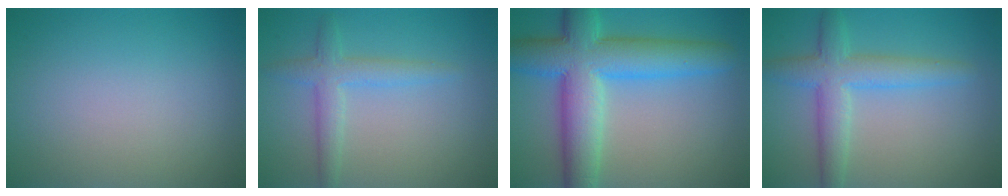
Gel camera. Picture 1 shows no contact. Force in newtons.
{"total": 2.8, "press": 2.8, "slide": 0.1}
{"total": 9.8, "press": 9.8, "slide": 0.2}
{"total": 4.6, "press": 4.6, "slide": 0.2}